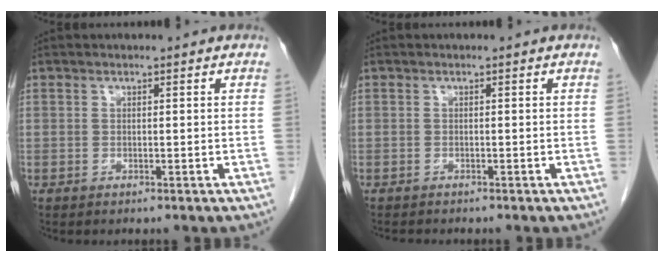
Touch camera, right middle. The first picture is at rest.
{"total": 1.5, "force": [-1.4, 0.3, 0.5], "torque": [-0.015, -0.005, -0.018]}